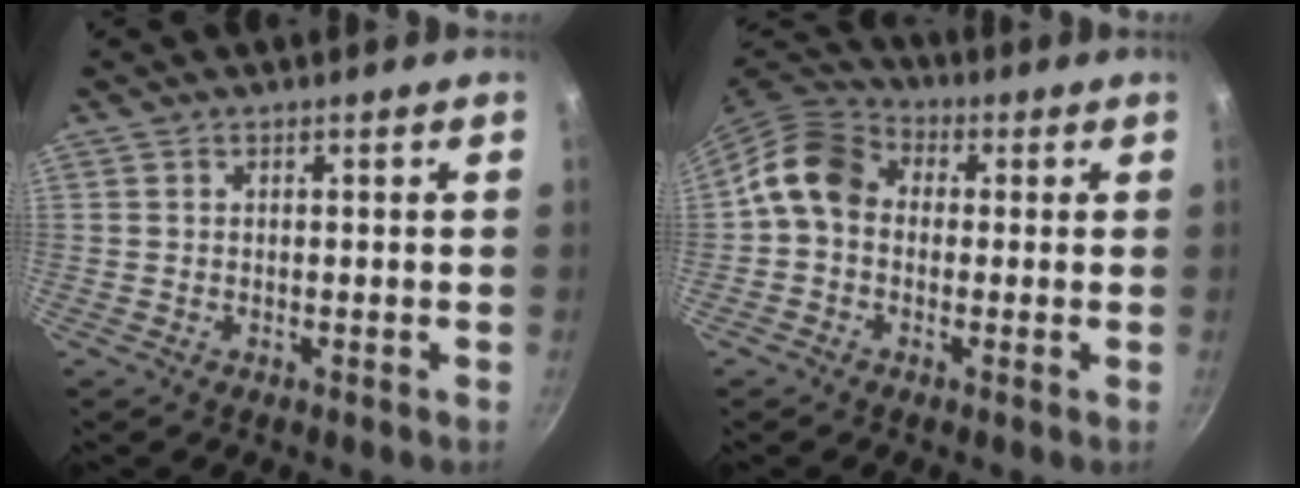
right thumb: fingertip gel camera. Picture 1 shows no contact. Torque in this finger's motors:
{"motor_torque": [1.54, 1.50, 0.77, -0.52, 0.13]}